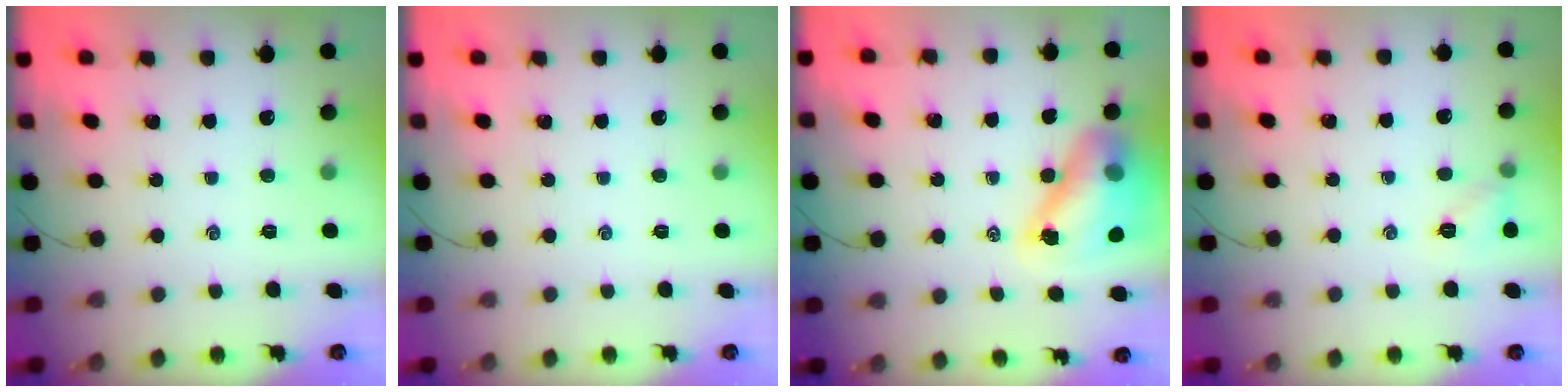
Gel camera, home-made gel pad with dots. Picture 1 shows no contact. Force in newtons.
{"total": 0.0}
{"total": 14.0, "press": 13.4, "slide": 3.9}
{"total": 5.7, "press": 5.6, "slide": 1.1}